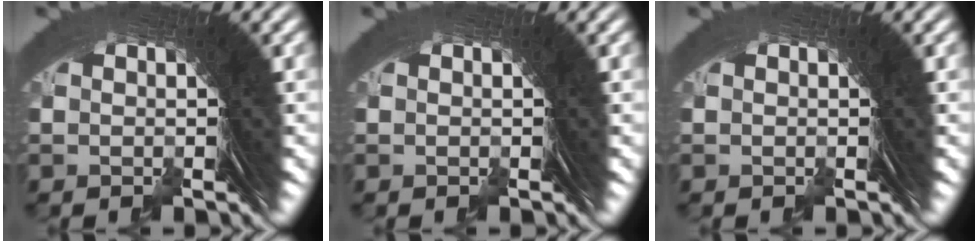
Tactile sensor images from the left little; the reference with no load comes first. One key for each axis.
{"total": 0.0}
{"total": 0.0}